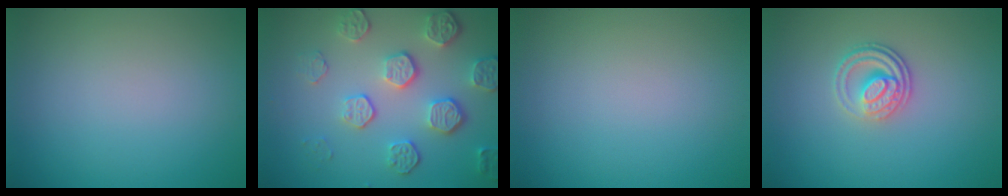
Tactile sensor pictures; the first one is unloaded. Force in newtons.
{"total": 5.4, "press": 4.2, "slide": 3.3}
{"total": 0.0}
{"total": 2.8, "press": 2.5, "slide": 1.4}